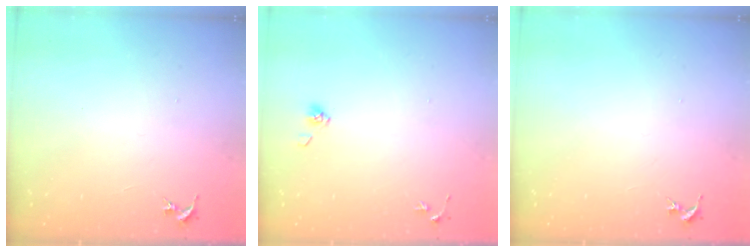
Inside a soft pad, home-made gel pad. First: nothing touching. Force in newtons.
{"total": 3.9, "press": 3.5, "slide": 1.7}
{"total": 0.0}